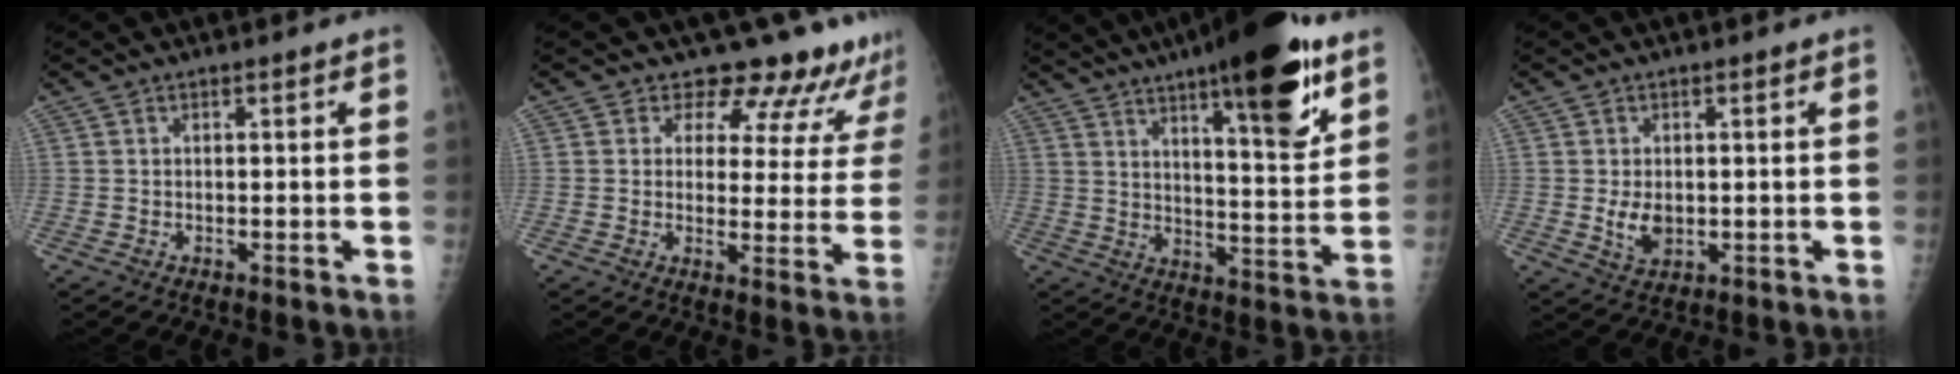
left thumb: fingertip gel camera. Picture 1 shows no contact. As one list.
[{"total": 13.6, "force": [12.6, 4.9, 1.4], "torque": [0.037, -0.091, 0.126]}, {"total": 20.9, "force": [12.0, 5.1, 16.3], "torque": [-0.218, -0.056, 0.178]}, {"total": 4.3, "force": [-0.1, 2.9, 3.1], "torque": [-0.048, -0.007, 0.006]}]